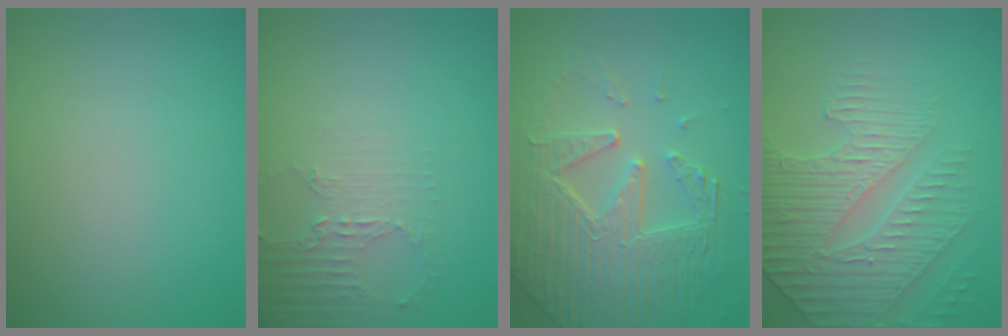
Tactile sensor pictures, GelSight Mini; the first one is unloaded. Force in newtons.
{"total": 2.2, "press": 1.6, "slide": 1.5}
{"total": 8.2, "press": 5.7, "slide": 5.8}
{"total": 4.2, "press": 4.1, "slide": 0.6}